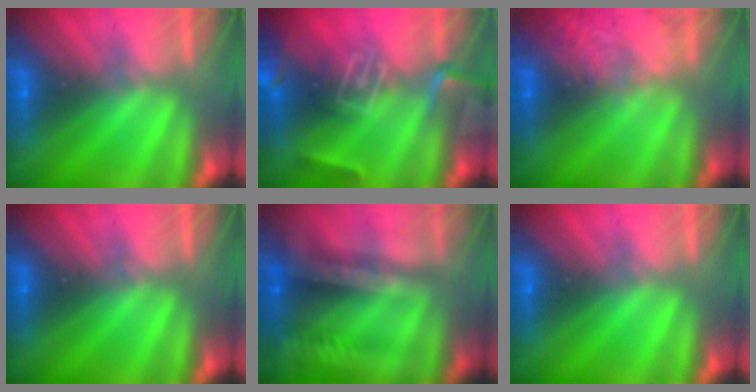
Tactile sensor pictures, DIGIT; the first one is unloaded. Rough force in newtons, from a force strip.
{"total": 8.0}
{"total": 2.1}
{"total": 0.0}
{"total": 2.4}
{"total": 0.0}